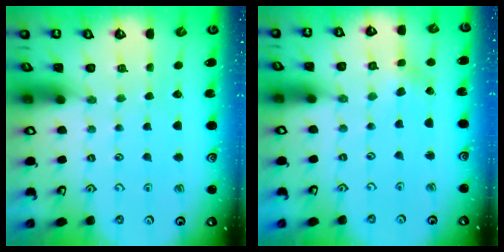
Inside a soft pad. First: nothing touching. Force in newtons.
{"total": 1.8, "press": 1.8, "slide": 0.3}